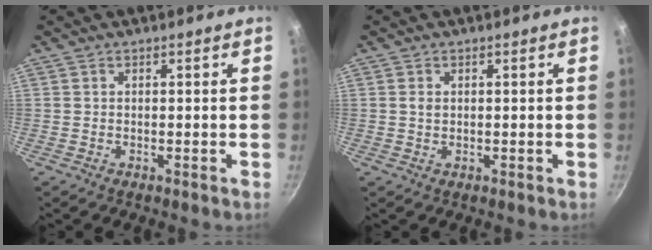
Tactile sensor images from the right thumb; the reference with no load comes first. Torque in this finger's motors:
{"motor_torque": [-0.33, 0.47, -0.18, -0.01, -0.02]}